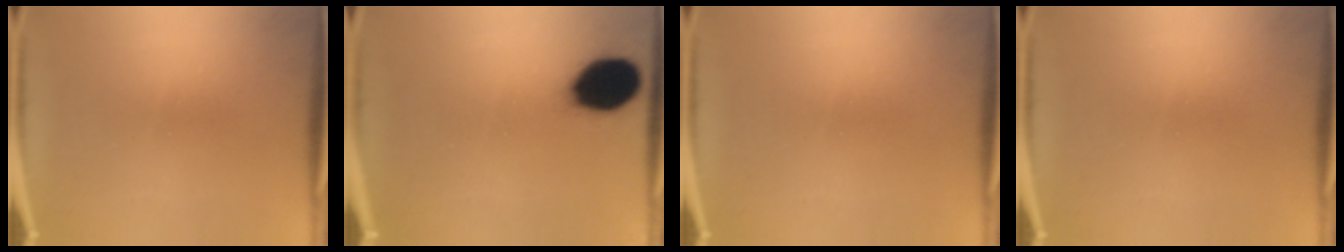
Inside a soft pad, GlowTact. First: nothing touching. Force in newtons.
{"total": 14.3}
{"total": 0.0}
{"total": 0.0}